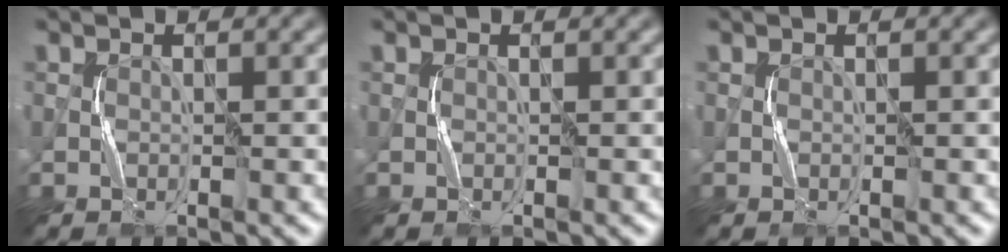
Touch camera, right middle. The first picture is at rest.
{"total": 0.0}
{"total": 0.0}